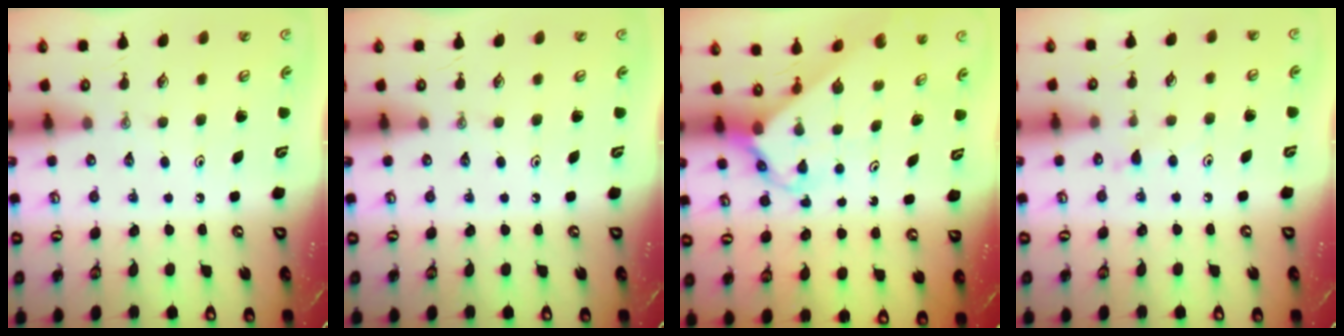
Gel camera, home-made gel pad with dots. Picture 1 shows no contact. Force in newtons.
{"total": 0.0}
{"total": 2.7, "press": 2.7, "slide": 0.2}
{"total": 5.6, "press": 5.6, "slide": 0.5}